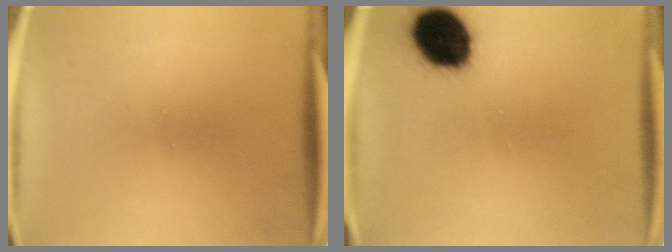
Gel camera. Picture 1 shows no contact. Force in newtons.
{"total": 14.5}